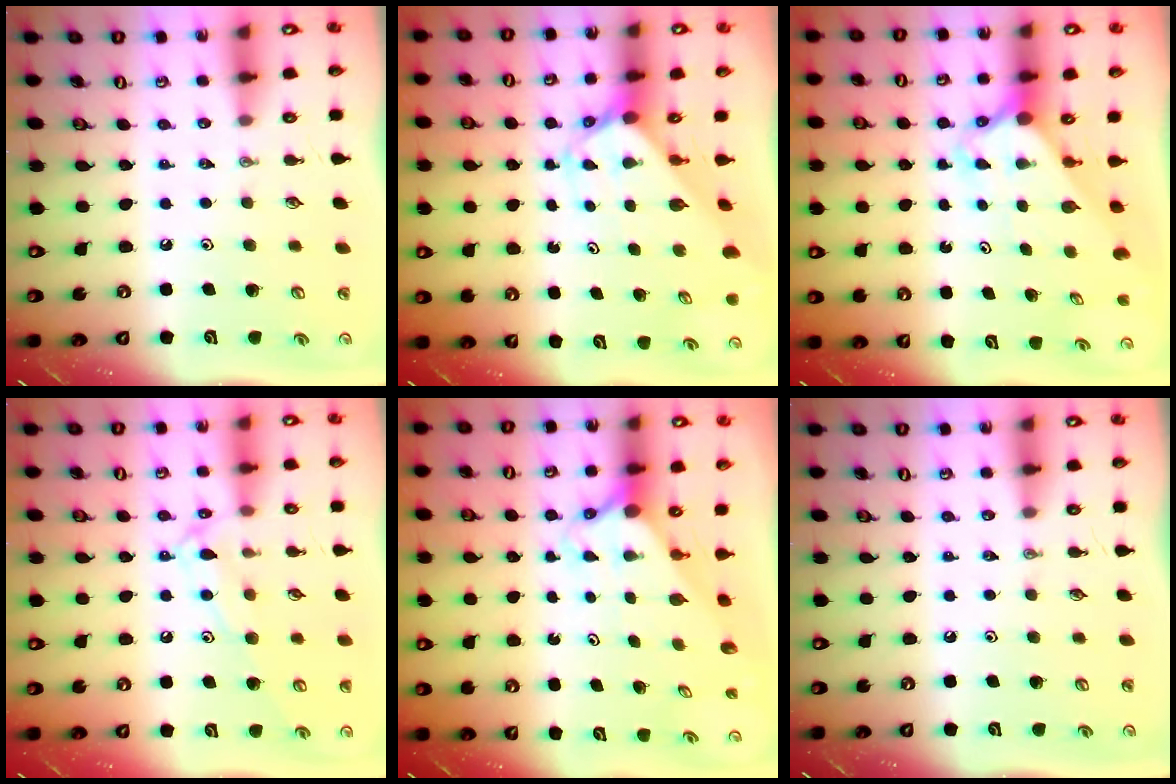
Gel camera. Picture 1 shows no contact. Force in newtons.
{"total": 2.5, "press": 2.4, "slide": 0.3}
{"total": 2.6, "press": 2.6, "slide": 0.2}
{"total": 12.5, "press": 12.5, "slide": 0.9}
{"total": 2.1, "press": 2.1, "slide": 0.2}
{"total": 0.0}